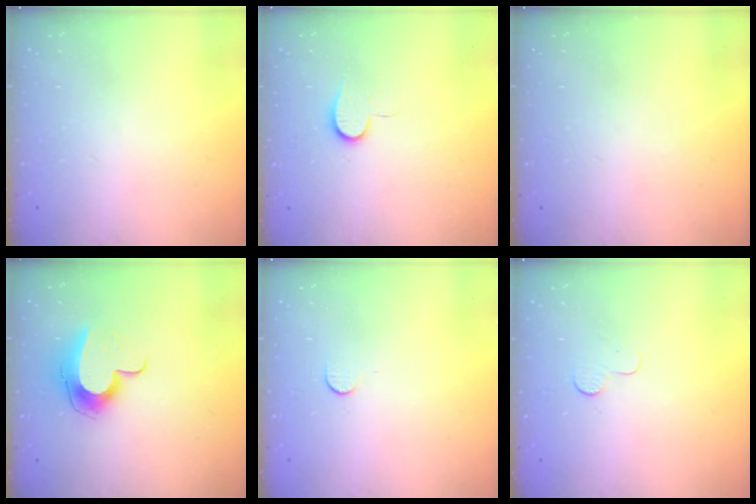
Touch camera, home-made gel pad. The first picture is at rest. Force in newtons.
{"total": 6.3, "press": 6.2, "slide": 0.8}
{"total": 0.0}
{"total": 10.7, "press": 10.6, "slide": 0.7}
{"total": 3.7, "press": 3.7, "slide": 0.4}
{"total": 2.9, "press": 2.9, "slide": 0.3}